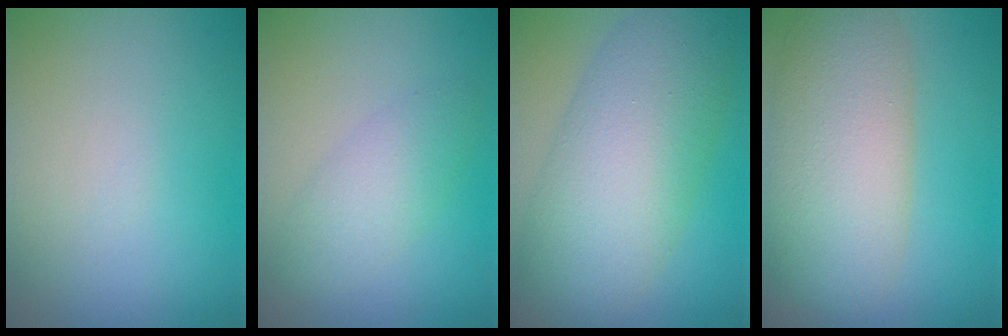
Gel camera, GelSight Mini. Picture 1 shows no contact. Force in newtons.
{"total": 3.0, "press": 3.0, "slide": 0.0}
{"total": 9.4, "press": 9.4, "slide": 0.6}
{"total": 8.3, "press": 8.3, "slide": 0.2}